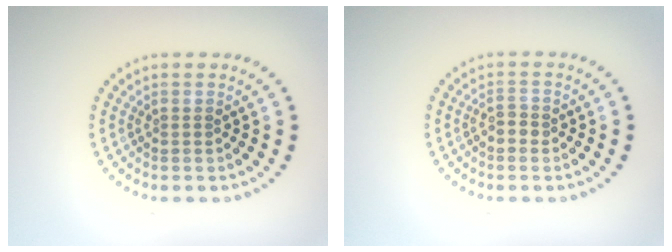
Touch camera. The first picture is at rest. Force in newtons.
{"total": 1.3, "press": 1.3, "slide": 0.3}